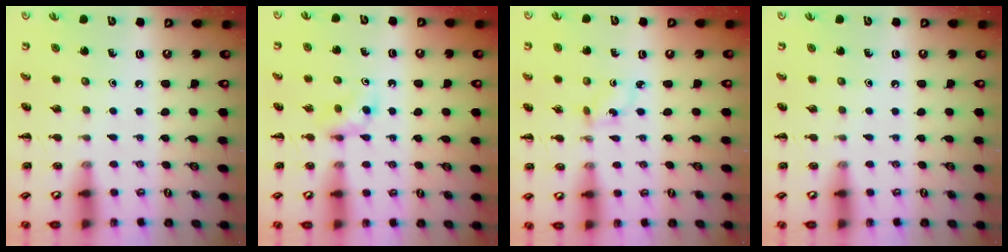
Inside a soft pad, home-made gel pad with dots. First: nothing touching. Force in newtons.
{"total": 3.1, "press": 2.9, "slide": 1.1}
{"total": 2.5, "press": 2.3, "slide": 1.0}
{"total": 0.0}